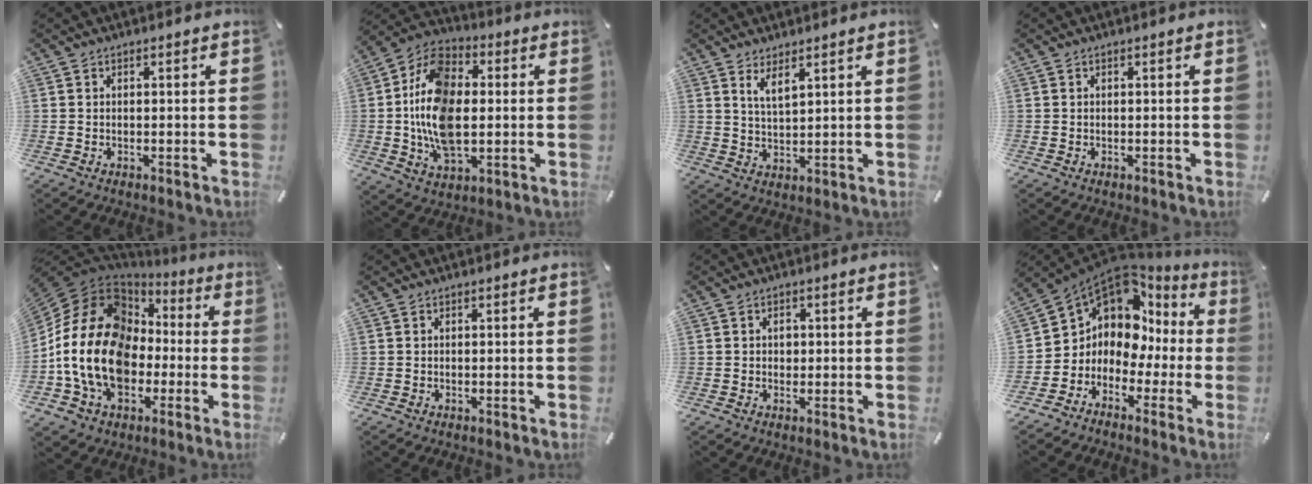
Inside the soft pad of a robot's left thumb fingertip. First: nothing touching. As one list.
[{"total": 17.8, "force": [-0.6, 11.6, 13.4], "torque": [-0.300, 0.003, -0.017]}, {"total": 4.4, "force": [3.4, 1.1, 2.5], "torque": [-0.057, -0.014, 0.060]}, {"total": 0.0}, {"total": 22.1, "force": [-3.5, 16.8, 13.9], "torque": [-0.300, 0.014, -0.060]}, {"total": 0.0}, {"total": 1.8, "force": [0.1, 1.5, 0.9], "torque": [-0.003, 0.000, -0.004]}, {"total": 13.4, "force": [5.6, 10.8, 5.6], "torque": [-0.099, -0.080, 0.107]}]